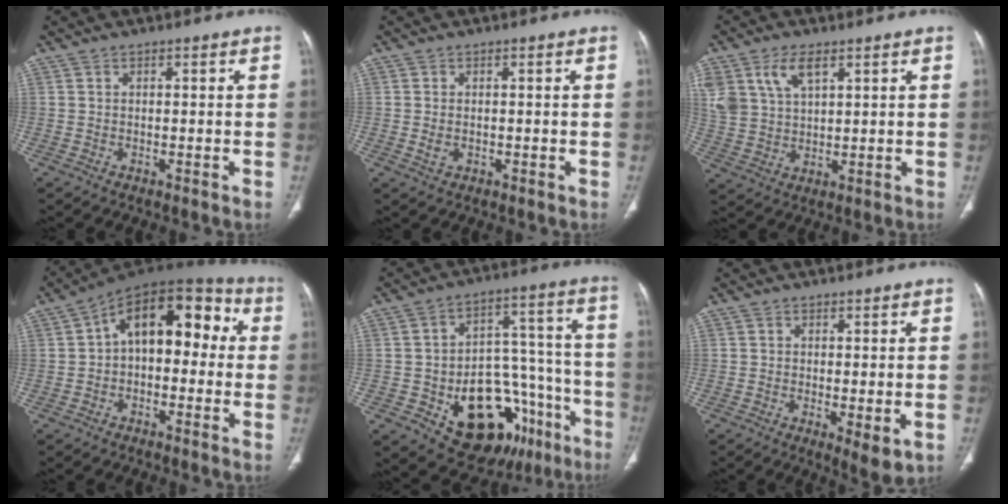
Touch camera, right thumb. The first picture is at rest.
{"total": 1.9, "force": [-0.2, 1.4, 1.3], "torque": [-0.028, 0.002, -0.001]}
{"total": 9.9, "force": [4.9, 5.6, 6.6], "torque": [-0.135, -0.008, 0.105]}
{"total": 15.8, "force": [1.7, 9.4, 12.6], "torque": [-0.138, 0.055, 0.011]}
{"total": 23.7, "force": [-10.5, 14.2, 15.7], "torque": [-0.169, 0.082, -0.137]}
{"total": 4.7, "force": [-1.1, 1.5, 4.3], "torque": [-0.069, -0.016, -0.015]}